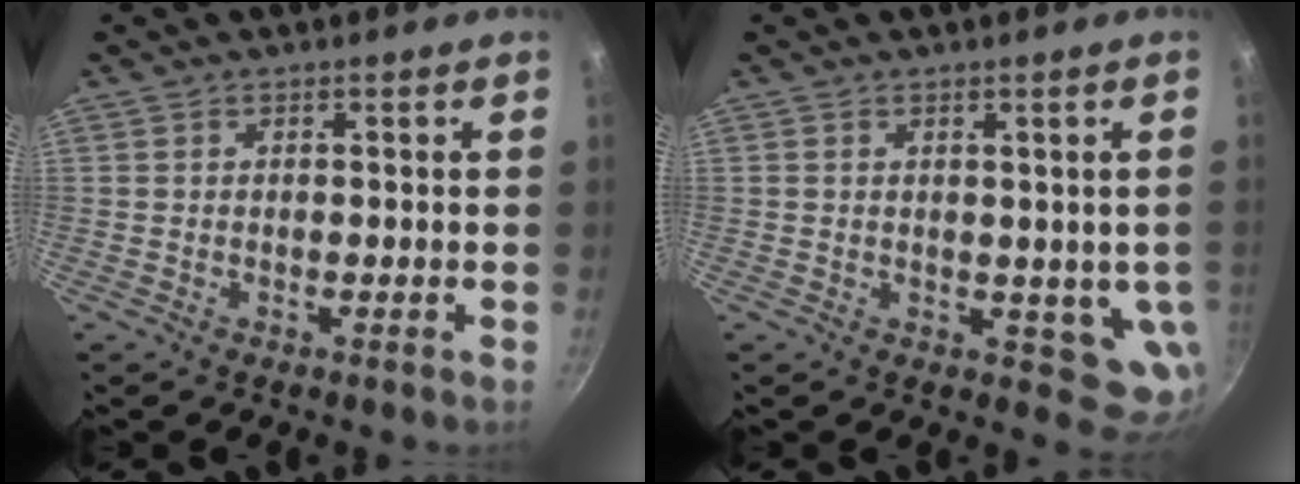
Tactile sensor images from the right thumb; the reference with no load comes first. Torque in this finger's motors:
{"motor_torque": [0.39, 0.48, 0.81, -0.03, 0.12]}